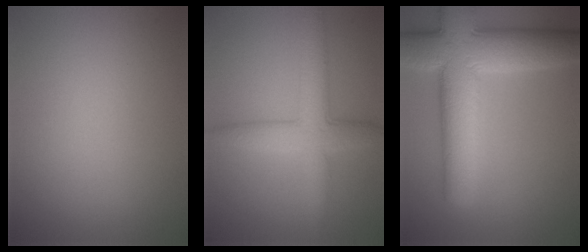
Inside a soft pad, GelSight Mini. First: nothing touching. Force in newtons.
{"total": 4.5, "press": 4.5, "slide": 0.2}
{"total": 11.3, "press": 11.3, "slide": 0.9}